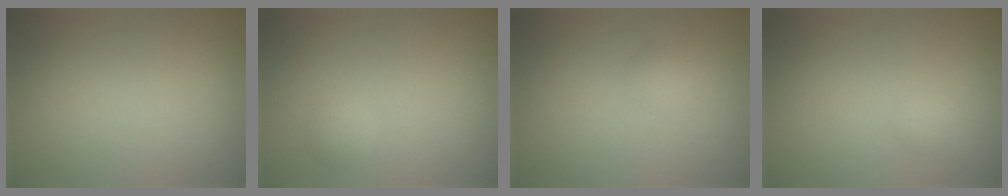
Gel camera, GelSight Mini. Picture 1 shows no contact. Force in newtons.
{"total": 1.0, "press": 1.0, "slide": 0.1}
{"total": 1.0, "press": 1.0, "slide": 0.1}
{"total": 0.9, "press": 0.9, "slide": 0.0}